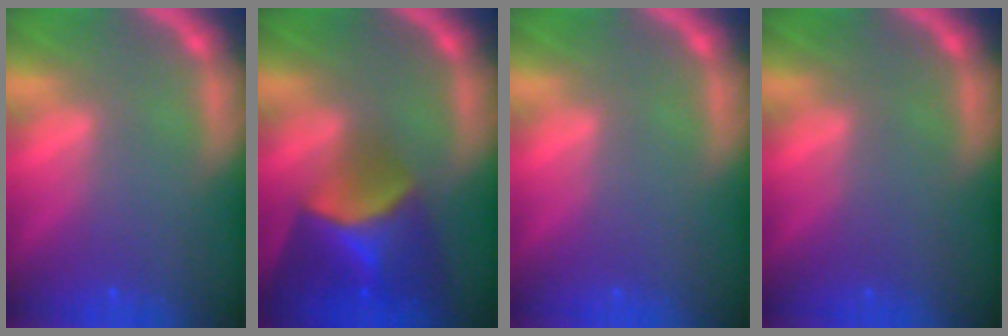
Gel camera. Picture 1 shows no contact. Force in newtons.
{"total": 7.9}
{"total": 0.0}
{"total": 0.0}